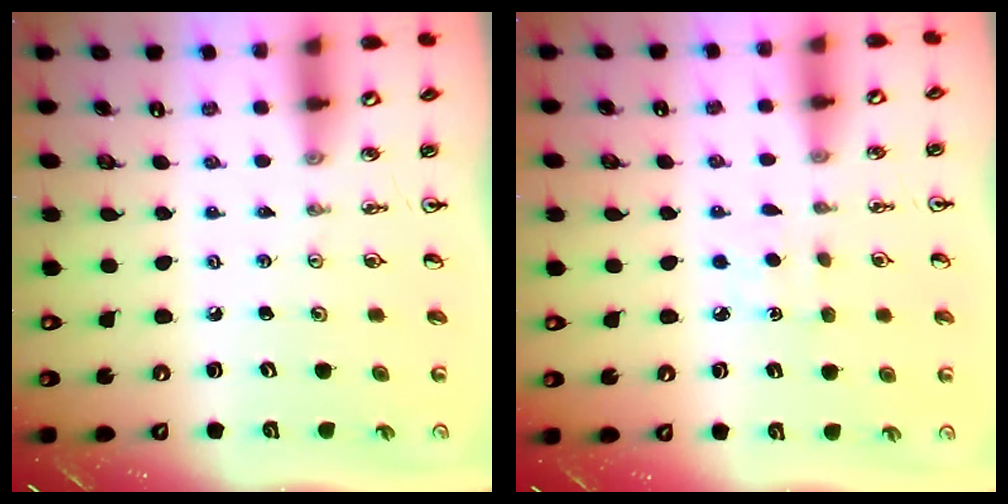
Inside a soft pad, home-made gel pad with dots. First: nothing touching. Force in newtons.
{"total": 2.4, "press": 2.4, "slide": 0.3}